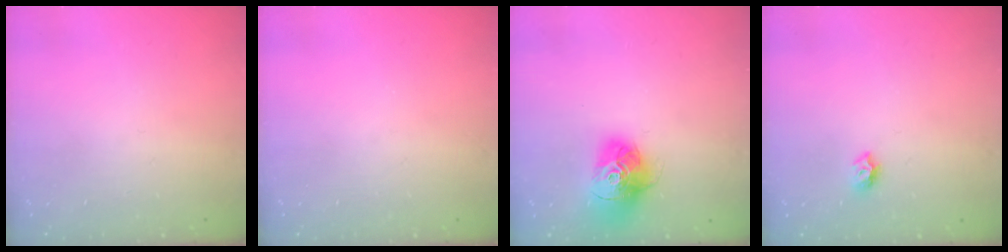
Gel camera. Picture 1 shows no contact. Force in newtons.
{"total": 0.0}
{"total": 15.7, "press": 15.7, "slide": 1.4}
{"total": 5.8, "press": 5.8, "slide": 0.7}